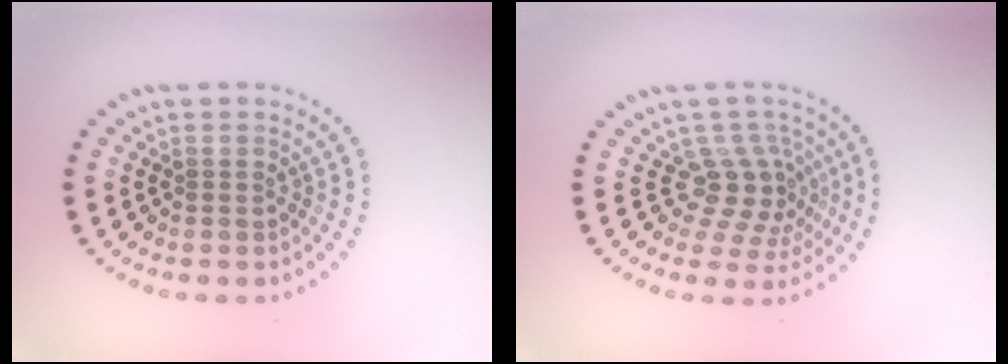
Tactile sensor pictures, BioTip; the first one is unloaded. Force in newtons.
{"total": 3.9, "press": 2.9, "slide": 2.7}